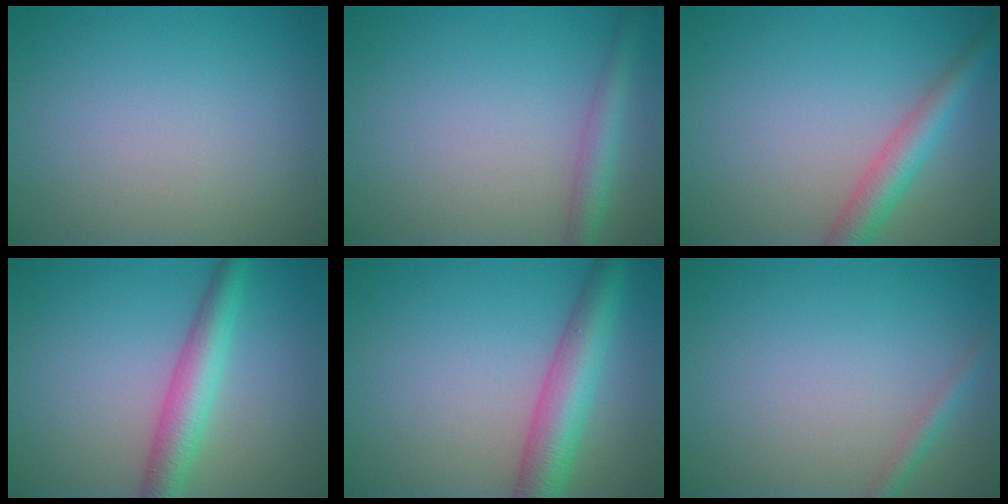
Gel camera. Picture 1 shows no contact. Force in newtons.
{"total": 2.7, "press": 2.7, "slide": 0.1}
{"total": 3.6, "press": 3.6, "slide": 0.1}
{"total": 4.3, "press": 4.3, "slide": 0.1}
{"total": 5.7, "press": 5.7, "slide": 0.2}
{"total": 1.3, "press": 1.3, "slide": 0.1}